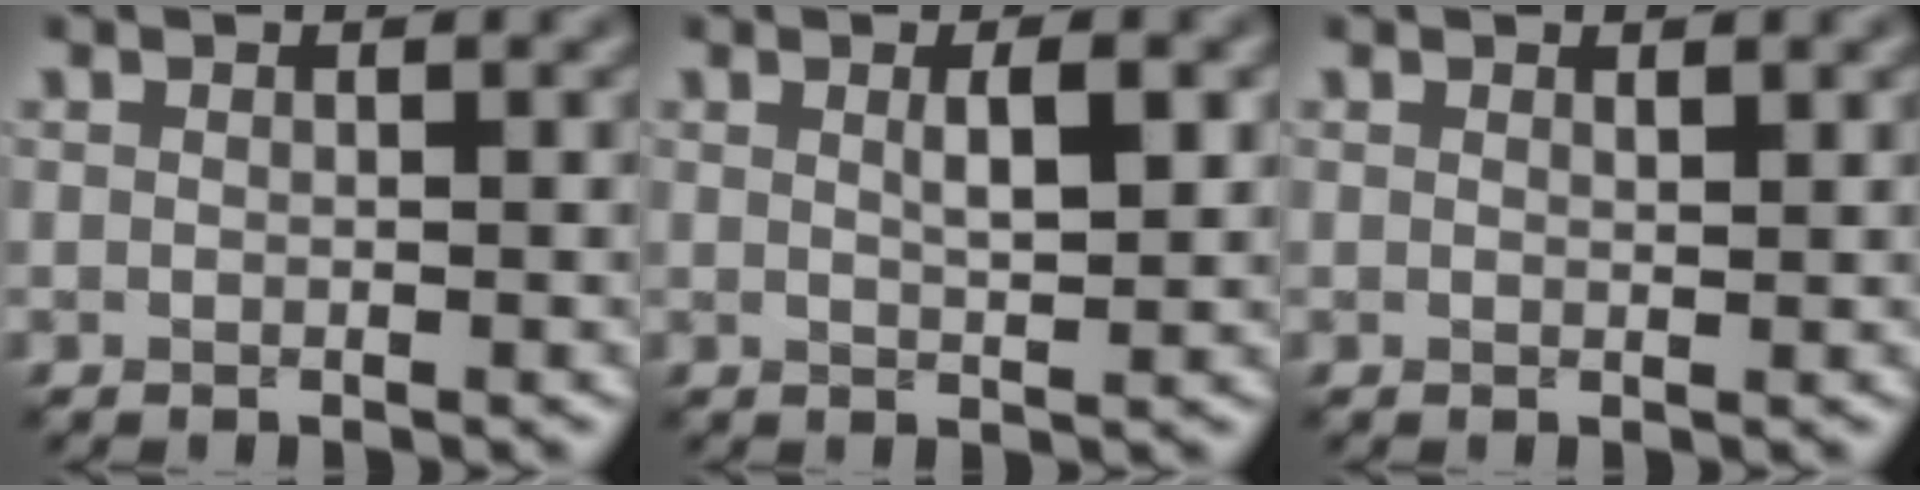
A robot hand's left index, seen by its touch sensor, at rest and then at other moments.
{"total": 2.5, "force": [0.8, 0.6, 2.3], "torque": [-0.030, 0.002, 0.013]}
{"total": 0.6, "force": [0.5, 0.1, 0.4], "torque": [-0.004, -0.002, 0.009]}